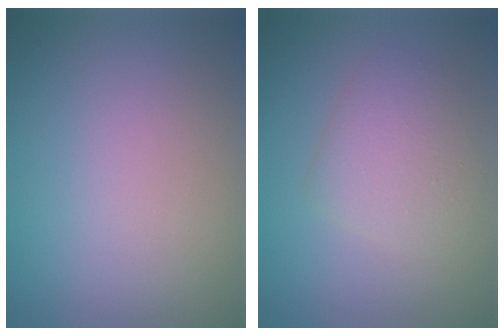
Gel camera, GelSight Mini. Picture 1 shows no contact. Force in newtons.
{"total": 3.0, "press": 3.0, "slide": 0.0}